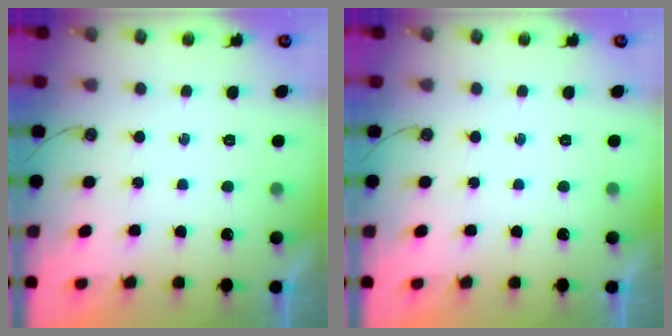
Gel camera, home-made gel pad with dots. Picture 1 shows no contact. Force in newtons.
{"total": 0.0}